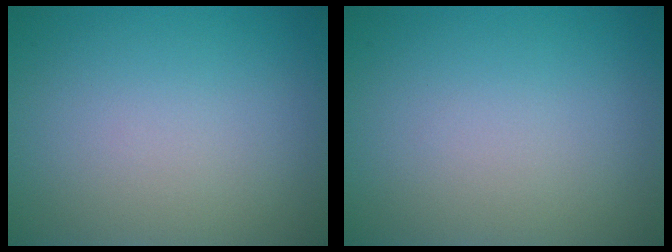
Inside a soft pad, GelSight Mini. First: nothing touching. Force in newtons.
{"total": 0.0}